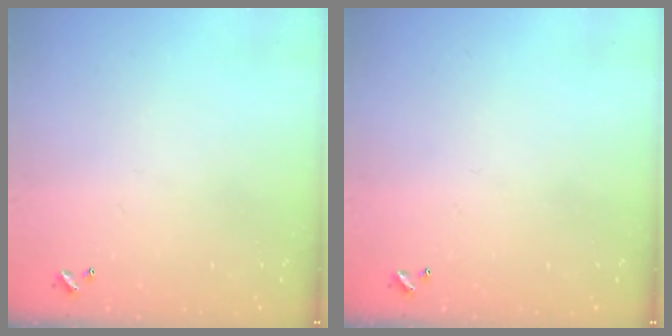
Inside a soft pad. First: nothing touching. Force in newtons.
{"total": 0.0}